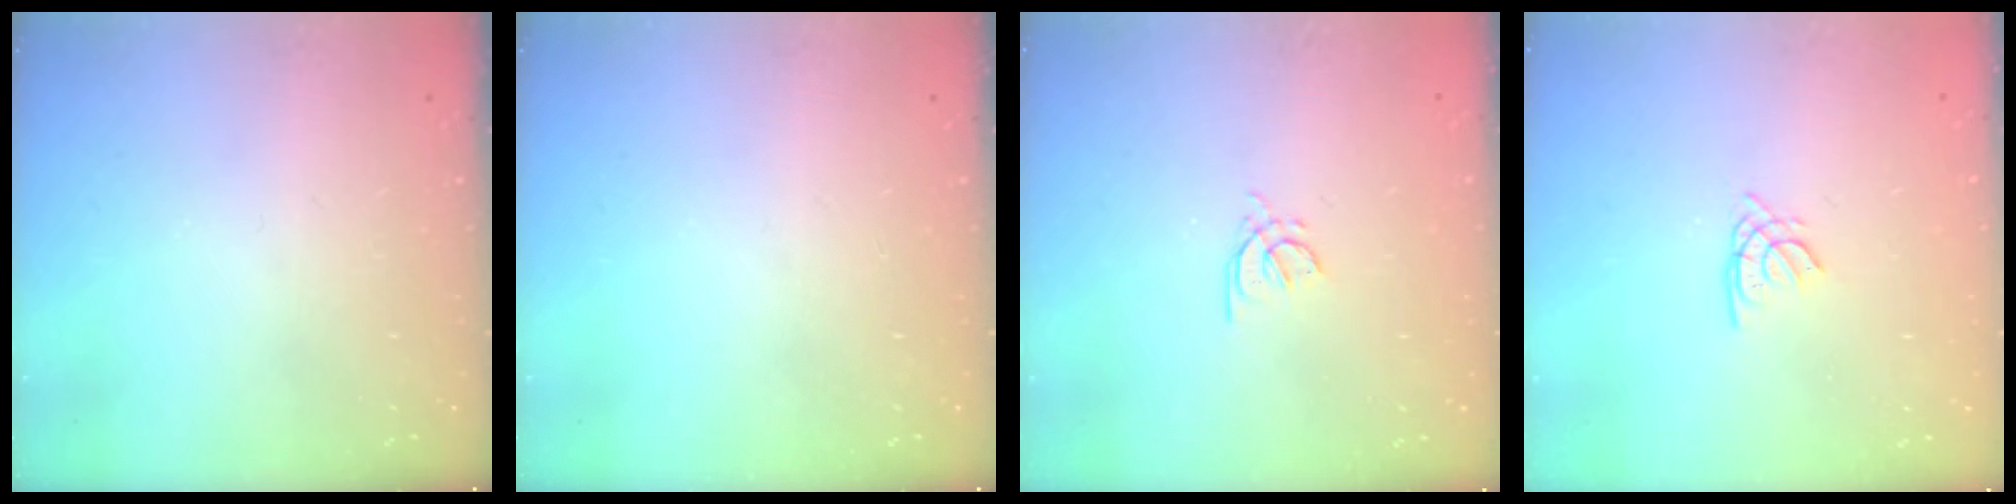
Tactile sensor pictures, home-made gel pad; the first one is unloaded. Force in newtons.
{"total": 0.0}
{"total": 2.8, "press": 2.7, "slide": 0.8}
{"total": 1.7, "press": 1.7, "slide": 0.4}